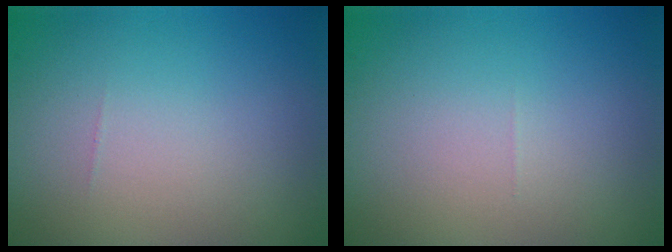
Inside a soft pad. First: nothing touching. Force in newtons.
{"total": 0.0}